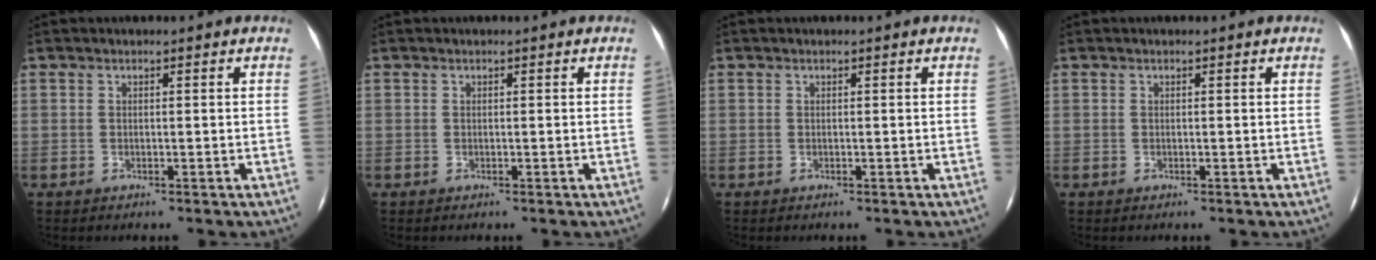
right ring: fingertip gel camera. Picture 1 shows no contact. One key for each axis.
{"total": 0.0}
{"total": 0.0}
{"total": 0.0}